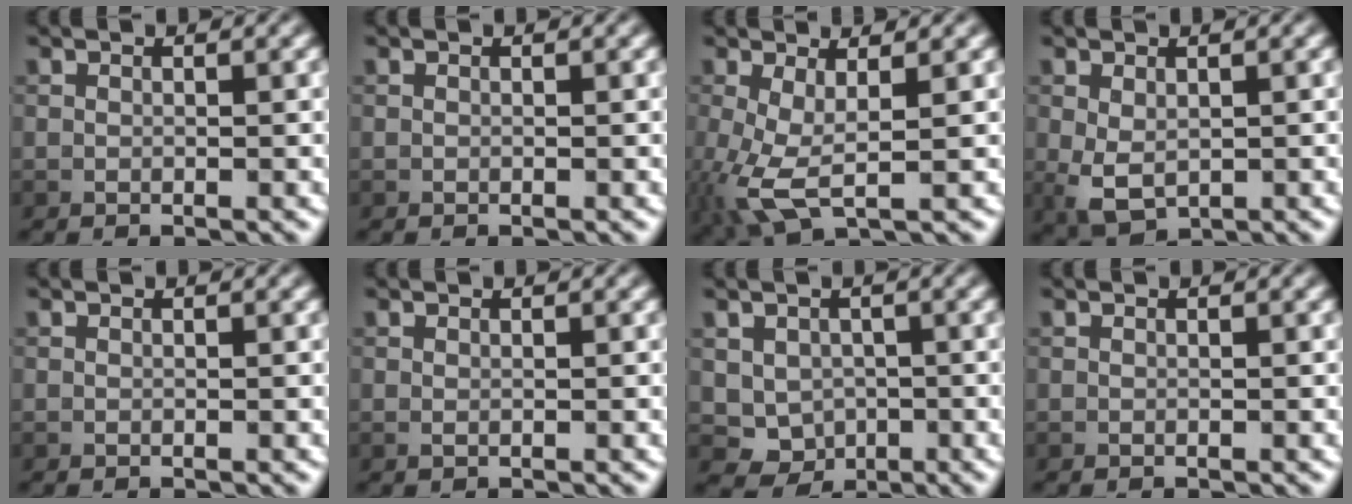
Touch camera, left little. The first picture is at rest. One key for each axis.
{"total": 0.0}
{"total": 4.7, "fx": -0.5, "fy": 1.6, "fz": 4.4, "tx": -0.116, "ty": -0.011, "tz": -0.010}
{"total": 3.1, "fx": 0.0, "fy": 2.0, "fz": 2.4, "tx": -0.061, "ty": -0.008, "tz": 0.008}
{"total": 0.0}
{"total": 0.0}
{"total": 3.9, "fx": -0.3, "fy": 3.5, "fz": 1.8, "tx": -0.026, "ty": -0.010, "tz": -0.002}
{"total": 0.0}